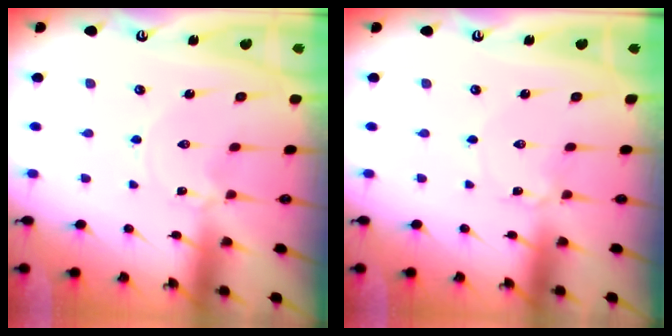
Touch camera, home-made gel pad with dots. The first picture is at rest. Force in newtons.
{"total": 1.6, "press": 1.6, "slide": 0.1}